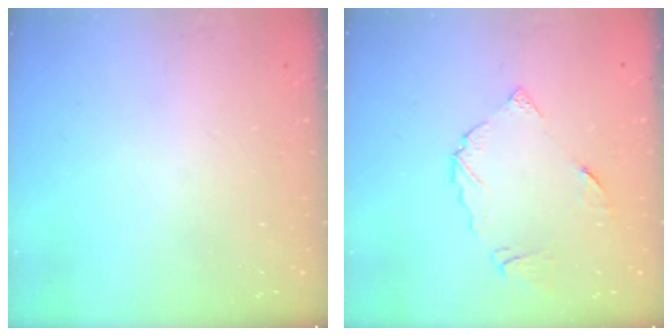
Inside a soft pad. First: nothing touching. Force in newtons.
{"total": 7.6, "press": 7.6, "slide": 0.8}